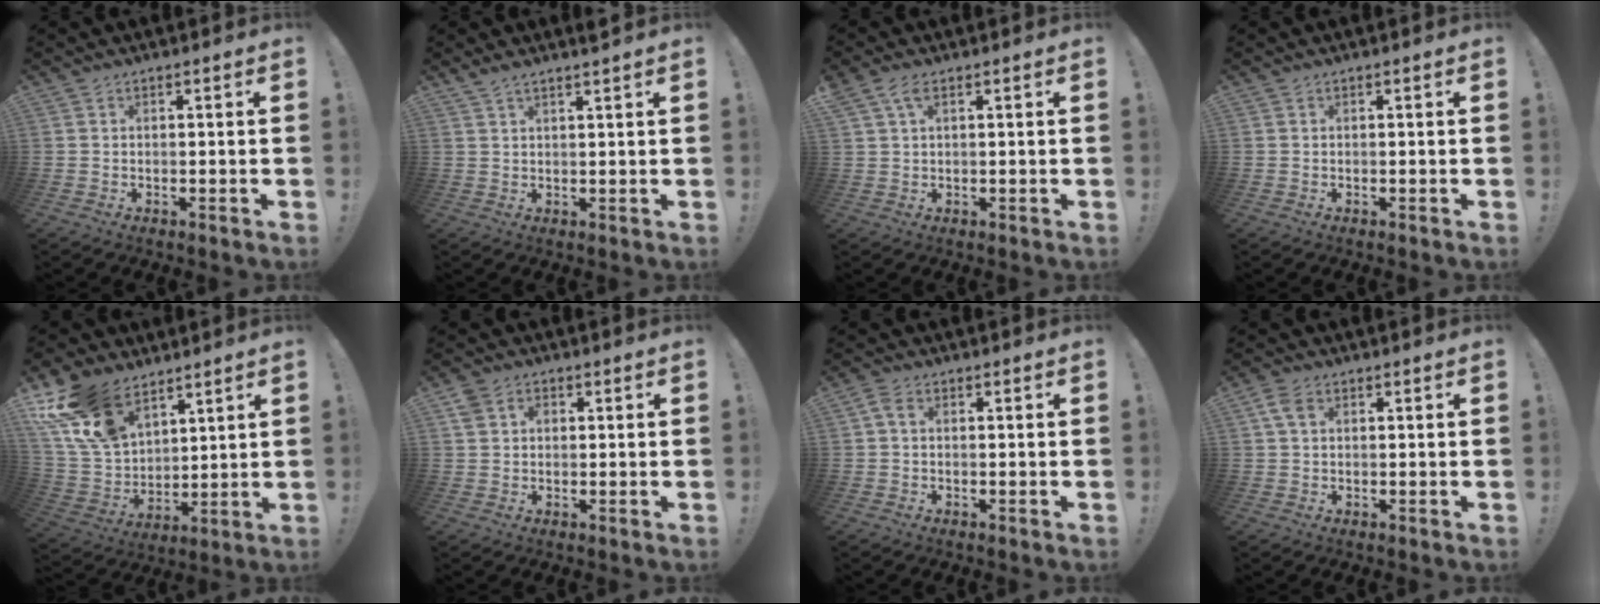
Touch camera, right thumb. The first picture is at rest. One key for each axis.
{"total": 2.8, "fx": 2.4, "fy": -0.4, "fz": 1.4, "tx": -0.027, "ty": -0.015, "tz": 0.041}
{"total": 3.6, "fx": 1.7, "fy": 1.4, "fz": 2.9, "tx": -0.063, "ty": 0.003, "tz": 0.032}
{"total": 0.0}
{"total": 18.3, "fx": 11.9, "fy": 10.5, "fz": 9.1, "tx": -0.186, "ty": -0.066, "tz": 0.229}
{"total": 3.9, "fx": 1.1, "fy": 3.1, "fz": 2.1, "tx": -0.037, "ty": 0.001, "tz": 0.018}
{"total": 2.4, "fx": 0.4, "fy": 1.5, "fz": 1.7, "tx": -0.036, "ty": 0.007, "tz": 0.008}
{"total": 4.1, "fx": 1.4, "fy": 2.7, "fz": 2.8, "tx": -0.049, "ty": 0.003, "tz": 0.027}